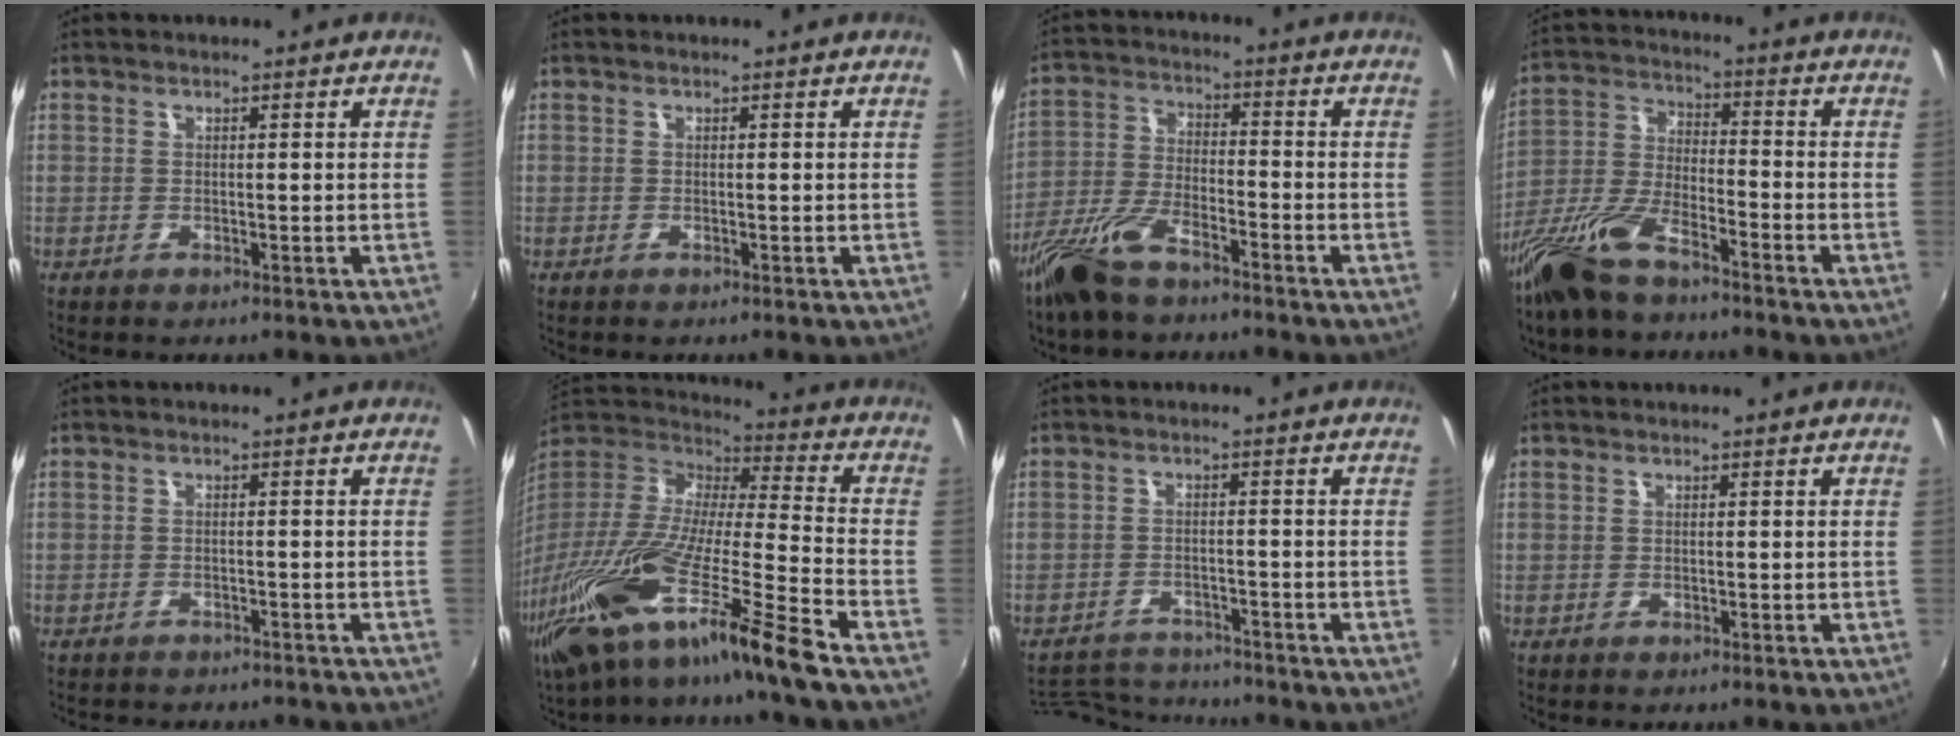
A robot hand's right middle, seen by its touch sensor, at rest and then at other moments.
{"total": 0.0}
{"total": 11.1, "force": [-8.0, 3.7, 6.7], "torque": [-0.148, -0.013, -0.159]}
{"total": 13.1, "force": [-9.3, 4.2, 8.1], "torque": [-0.185, -0.011, -0.189]}
{"total": 5.4, "force": [-4.9, 1.7, 1.7], "torque": [-0.042, -0.016, -0.067]}
{"total": 27.6, "force": [-19.5, 0.7, 19.6], "torque": [-0.341, -0.064, -0.356]}
{"total": 8.2, "force": [-8.0, 1.4, 1.3], "torque": [-0.046, 0.004, -0.131]}
{"total": 0.0}